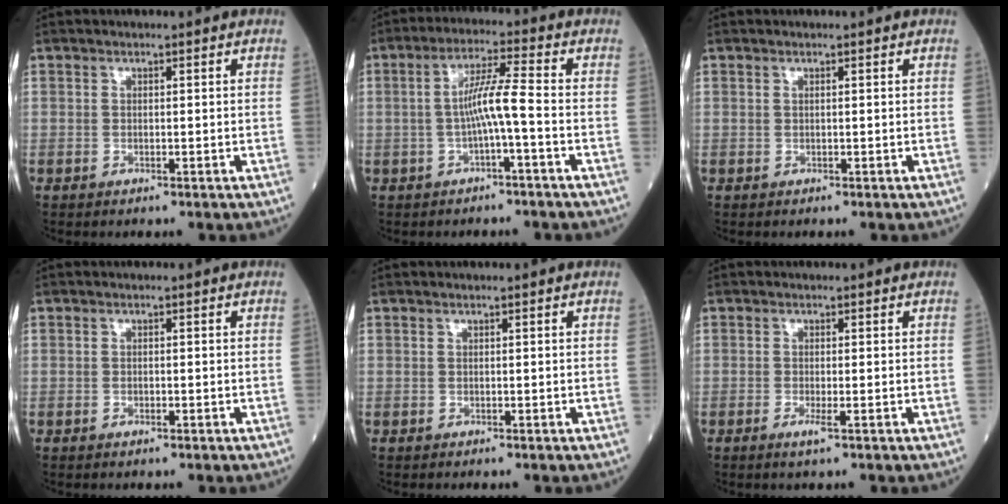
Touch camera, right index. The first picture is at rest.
{"total": 5.8, "force": [-1.2, -0.4, 5.6], "torque": [-0.108, 0.015, -0.018]}
{"total": 0.0}
{"total": 0.6, "force": [-0.3, 0.2, 0.4], "torque": [-0.012, 0.001, -0.002]}
{"total": 0.0}
{"total": 1.6, "force": [-0.8, -0.1, 1.4], "torque": [-0.028, -0.004, -0.013]}